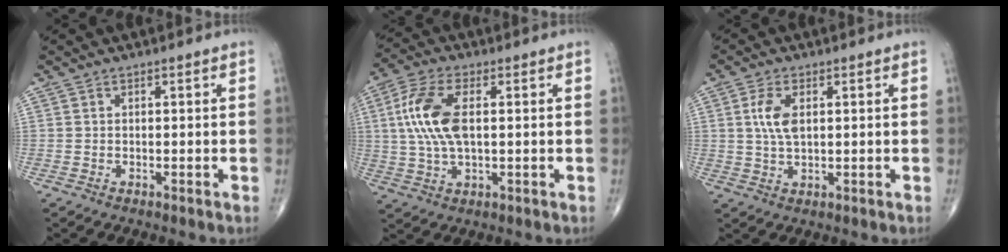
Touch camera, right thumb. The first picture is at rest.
{"total": 11.3, "force": [1.6, 5.3, 9.9], "torque": [-0.219, 0.008, 0.030]}
{"total": 5.3, "force": [1.2, 2.6, 4.5], "torque": [-0.097, -0.002, 0.023]}